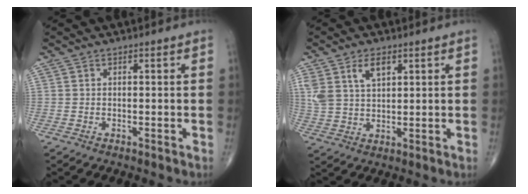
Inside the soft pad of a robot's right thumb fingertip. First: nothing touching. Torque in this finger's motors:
{"motor_torque": [-0.03, -0.05, 0.54, 0.60, 0.03]}